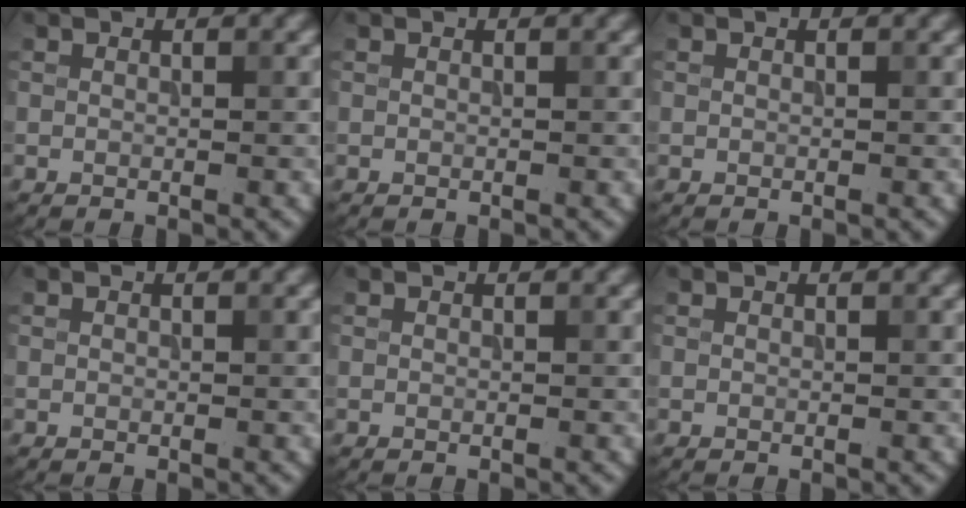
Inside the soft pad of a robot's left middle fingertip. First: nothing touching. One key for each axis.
{"total": 0.0}
{"total": 0.0}
{"total": 0.0}
{"total": 0.0}
{"total": 0.0}